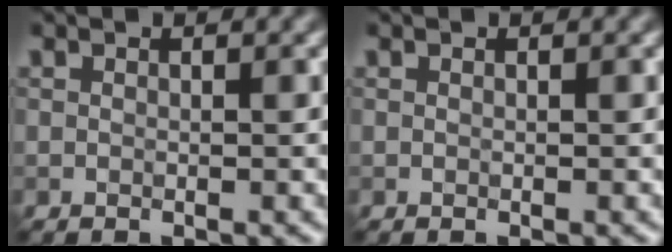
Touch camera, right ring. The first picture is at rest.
{"total": 0.0}